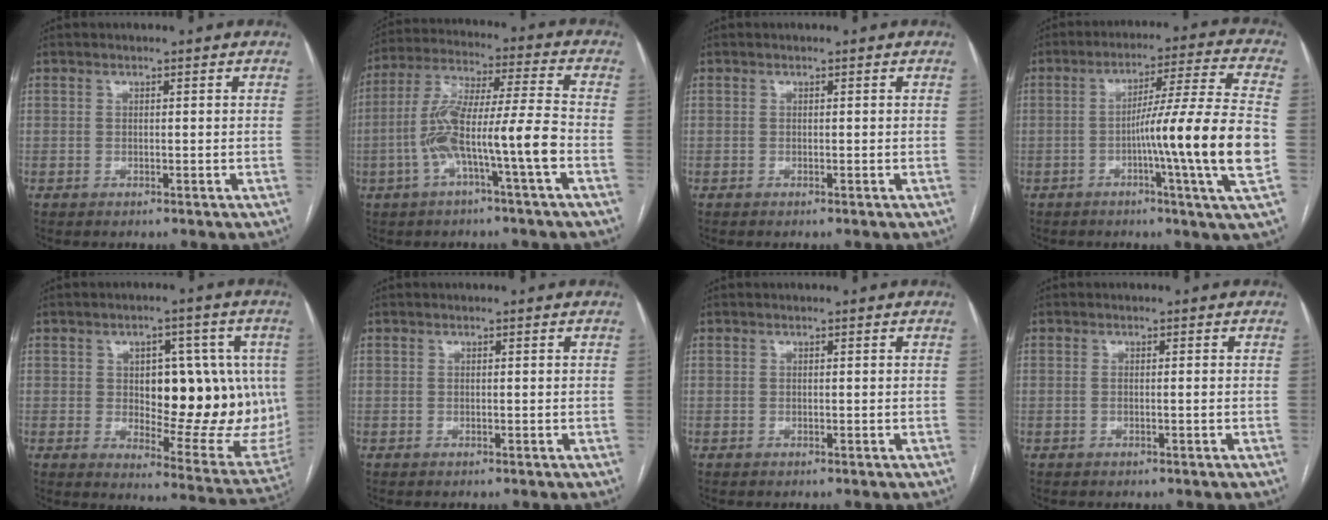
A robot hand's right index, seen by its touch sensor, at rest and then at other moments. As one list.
[{"total": 12.4, "force": [-4.1, 0.2, 11.7], "torque": [-0.232, 0.023, -0.076]}, {"total": 0.0}, {"total": 15.4, "force": [-3.1, -2.2, 14.9], "torque": [-0.234, -0.004, -0.058]}, {"total": 18.6, "force": [1.0, 8.2, 16.6], "torque": [-0.186, 0.009, 0.032]}, {"total": 0.0}, {"total": 0.0}, {"total": 0.7, "force": [-0.1, 0.0, 0.7], "torque": [-0.013, 0.000, -0.001]}]